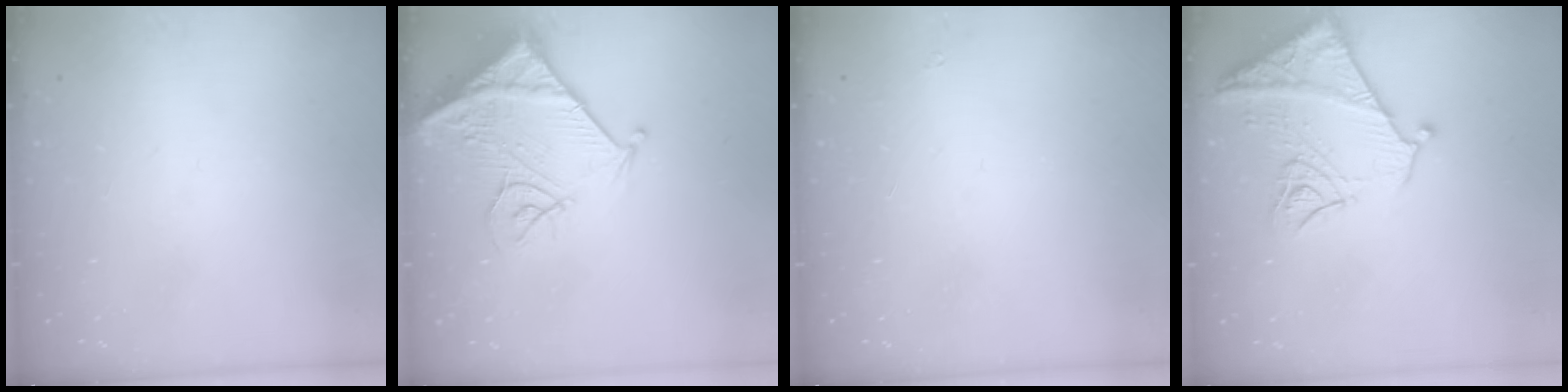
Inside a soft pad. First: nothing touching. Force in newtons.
{"total": 16.0, "press": 15.9, "slide": 1.8}
{"total": 1.6, "press": 1.5, "slide": 0.2}
{"total": 15.7, "press": 15.6, "slide": 1.7}